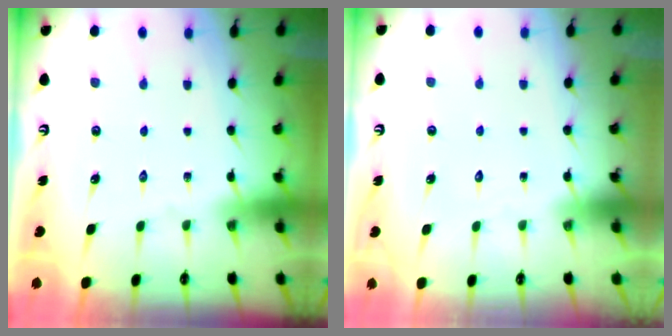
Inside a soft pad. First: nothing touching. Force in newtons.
{"total": 1.5, "press": 1.5, "slide": 0.0}